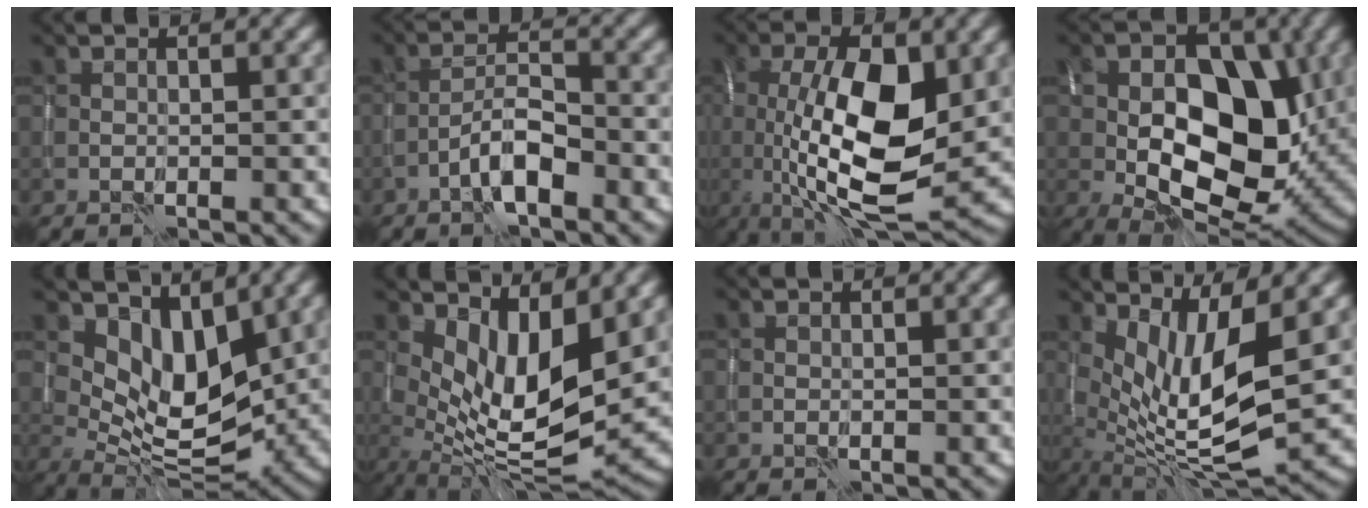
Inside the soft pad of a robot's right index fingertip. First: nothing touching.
{"total": 3.4, "force": [-2.1, 0.8, 2.6], "torque": [-0.048, 0.014, -0.046]}
{"total": 11.3, "force": [0.2, 4.4, 10.4], "torque": [-0.184, -0.004, 0.004]}
{"total": 14.8, "force": [0.2, 9.0, 11.7], "torque": [-0.165, -0.002, 0.000]}
{"total": 5.8, "force": [2.8, 2.8, 4.2], "torque": [-0.077, -0.021, 0.051]}
{"total": 8.3, "force": [2.2, 3.1, 7.4], "torque": [-0.137, -0.014, 0.043]}
{"total": 0.0}
{"total": 8.6, "force": [1.6, 2.3, 8.1], "torque": [-0.158, -0.012, 0.034]}